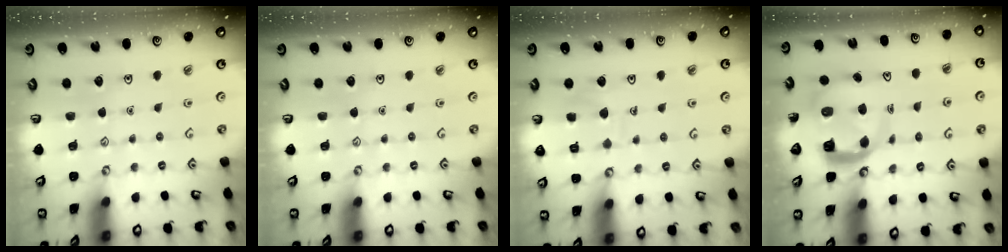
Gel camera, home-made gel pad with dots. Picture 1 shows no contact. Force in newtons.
{"total": 0.0}
{"total": 7.0, "press": 7.0, "slide": 0.7}
{"total": 8.0, "press": 7.9, "slide": 1.0}